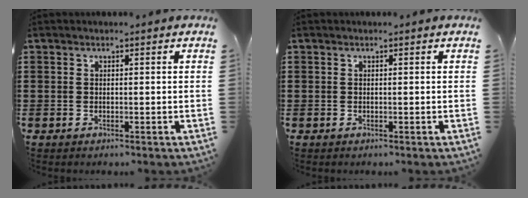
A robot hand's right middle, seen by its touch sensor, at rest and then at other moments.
{"total": 0.0}